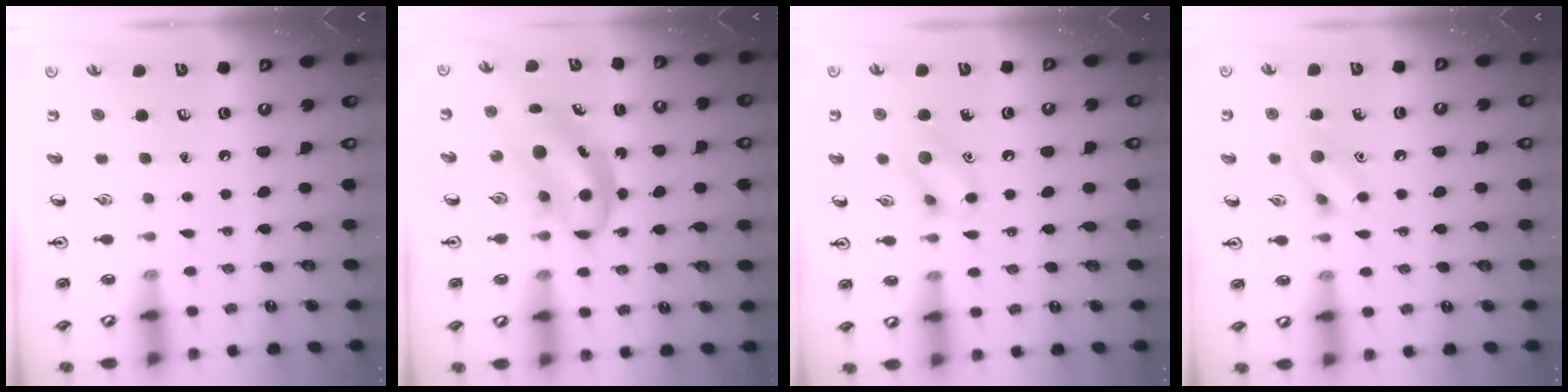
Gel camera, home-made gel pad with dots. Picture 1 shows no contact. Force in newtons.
{"total": 6.6, "press": 6.5, "slide": 0.8}
{"total": 9.5, "press": 9.5, "slide": 0.8}
{"total": 8.7, "press": 8.6, "slide": 0.6}